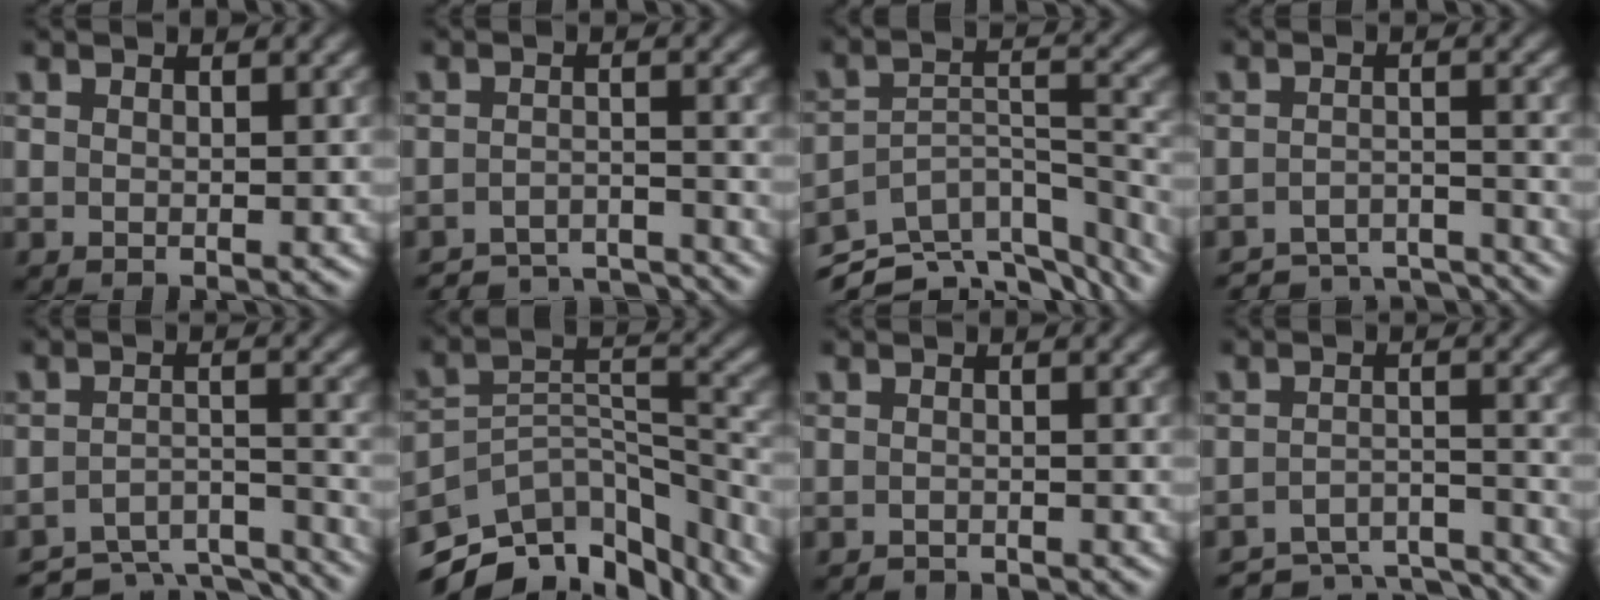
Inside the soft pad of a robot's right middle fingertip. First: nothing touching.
{"total": 6.0, "force": [-5.8, 1.0, 1.3], "torque": [-0.020, -0.006, -0.088]}
{"total": 12.5, "force": [-10.7, 4.4, 4.8], "torque": [-0.082, 0.006, -0.145]}
{"total": 6.6, "force": [-6.2, 1.3, 1.6], "torque": [-0.026, -0.006, -0.093]}
{"total": 9.4, "force": [-8.7, 2.4, 2.7], "torque": [-0.046, -0.009, -0.113]}
{"total": 12.0, "force": [-9.8, 5.3, 4.5], "torque": [-0.081, 0.018, -0.151]}
{"total": 2.2, "force": [-2.1, 0.2, 0.3], "torque": [0.001, -0.005, -0.033]}
{"total": 7.7, "force": [-7.1, 1.9, 2.2], "torque": [-0.035, -0.008, -0.098]}